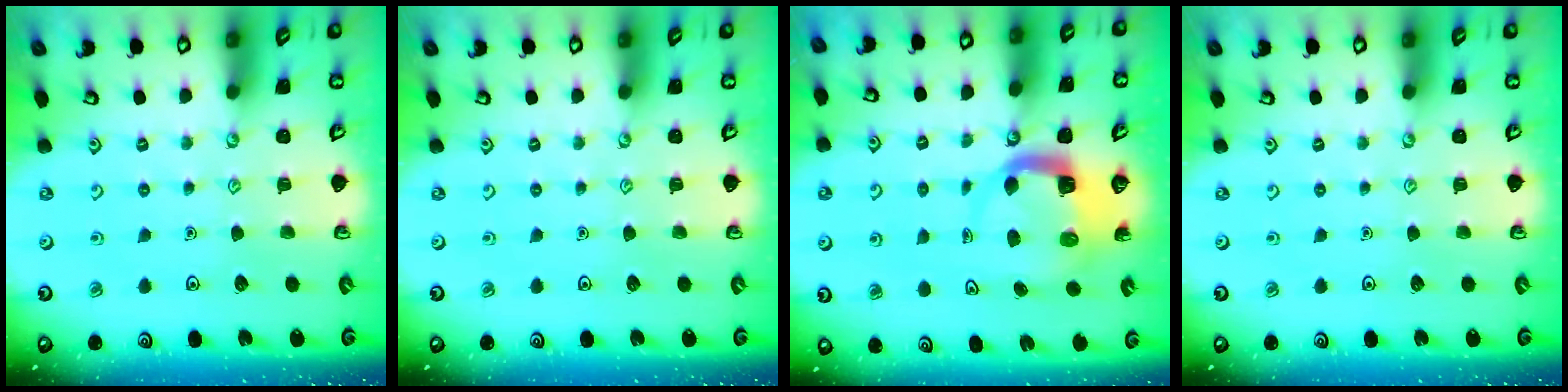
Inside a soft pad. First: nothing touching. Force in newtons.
{"total": 0.0}
{"total": 5.8, "press": 5.8, "slide": 0.9}
{"total": 0.0}